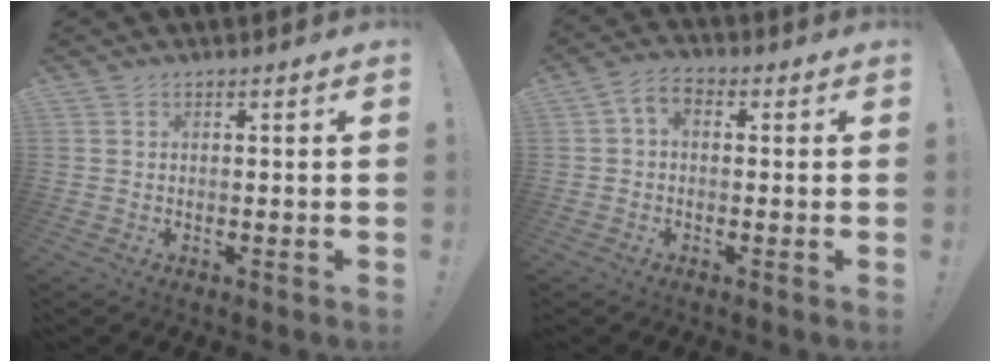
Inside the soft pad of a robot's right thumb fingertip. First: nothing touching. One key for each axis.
{"total": 3.9, "fx": -0.2, "fy": 2.8, "fz": 2.8, "tx": -0.050, "ty": 0.002, "tz": -0.004}